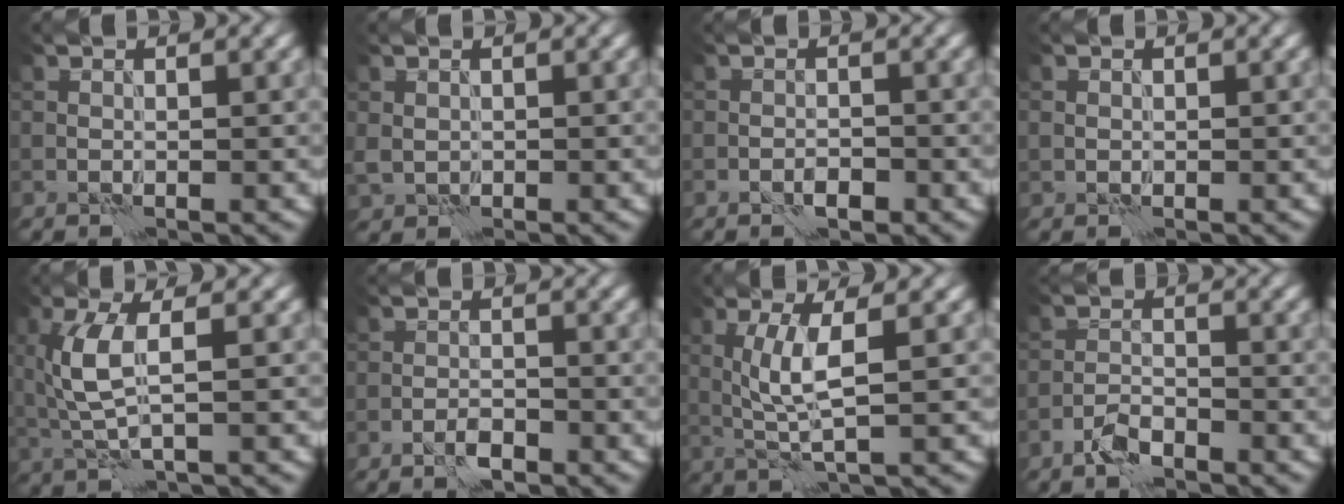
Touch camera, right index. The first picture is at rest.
{"total": 1.1, "force": [0.2, 1.0, 0.5], "torque": [-0.013, -0.001, 0.005]}
{"total": 1.7, "force": [-1.0, 0.9, 1.0], "torque": [-0.013, 0.003, -0.020]}
{"total": 0.7, "force": [0.2, 0.7, 0.2], "torque": [-0.003, -0.002, 0.003]}
{"total": 4.6, "force": [0.7, 1.5, 4.3], "torque": [-0.107, -0.002, 0.014]}
{"total": 1.9, "force": [-1.4, 0.7, 1.2], "torque": [-0.017, 0.004, -0.027]}
{"total": 3.9, "force": [0.7, 0.5, 3.8], "torque": [-0.084, 0.001, 0.018]}
{"total": 2.3, "force": [-1.8, 0.8, 1.2], "torque": [-0.023, 0.005, -0.040]}